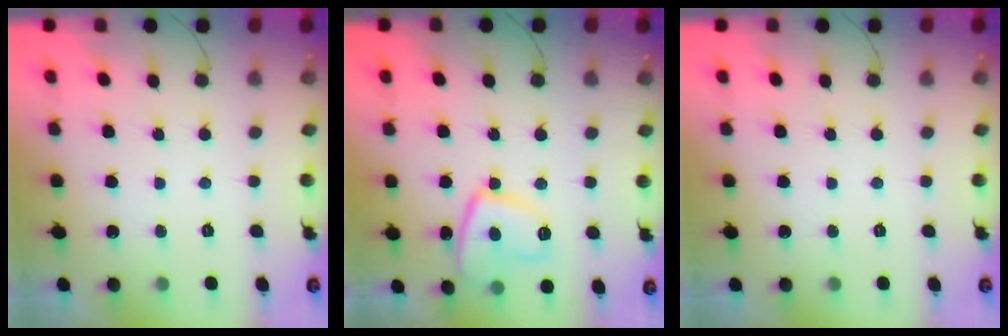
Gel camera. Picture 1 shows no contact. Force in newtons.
{"total": 9.9, "press": 9.8, "slide": 1.1}
{"total": 0.0}